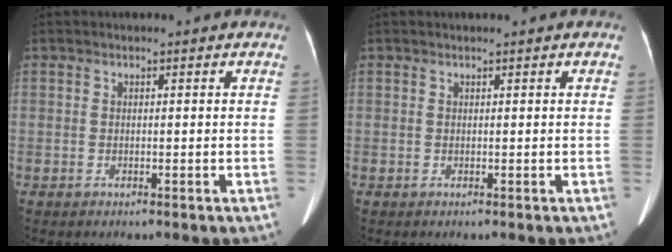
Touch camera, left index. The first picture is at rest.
{"total": 0.0}